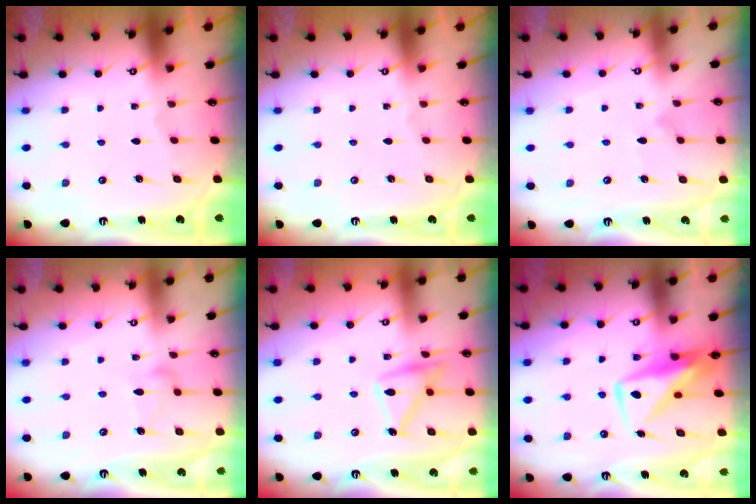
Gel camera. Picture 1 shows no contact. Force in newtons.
{"total": 0.0}
{"total": 6.8, "press": 6.8, "slide": 0.3}
{"total": 8.7, "press": 8.7, "slide": 0.2}
{"total": 15.3, "press": 15.3, "slide": 1.1}
{"total": 9.8, "press": 9.7, "slide": 1.0}